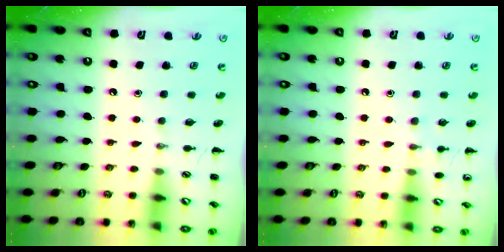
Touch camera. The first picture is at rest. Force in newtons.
{"total": 5.2, "press": 5.1, "slide": 1.3}